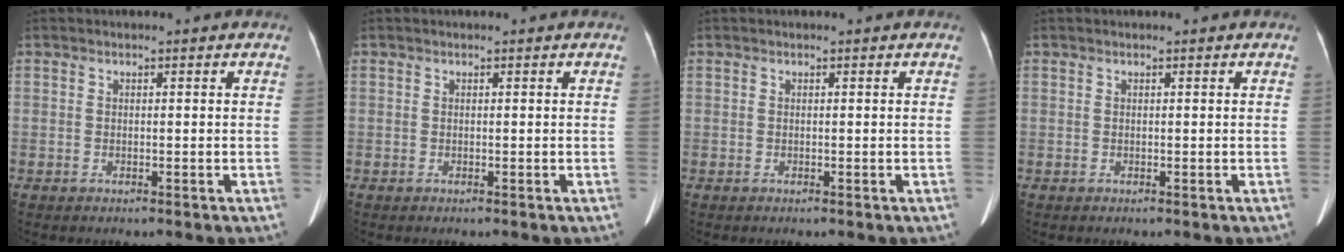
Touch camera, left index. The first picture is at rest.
{"total": 0.0}
{"total": 0.0}
{"total": 0.0}